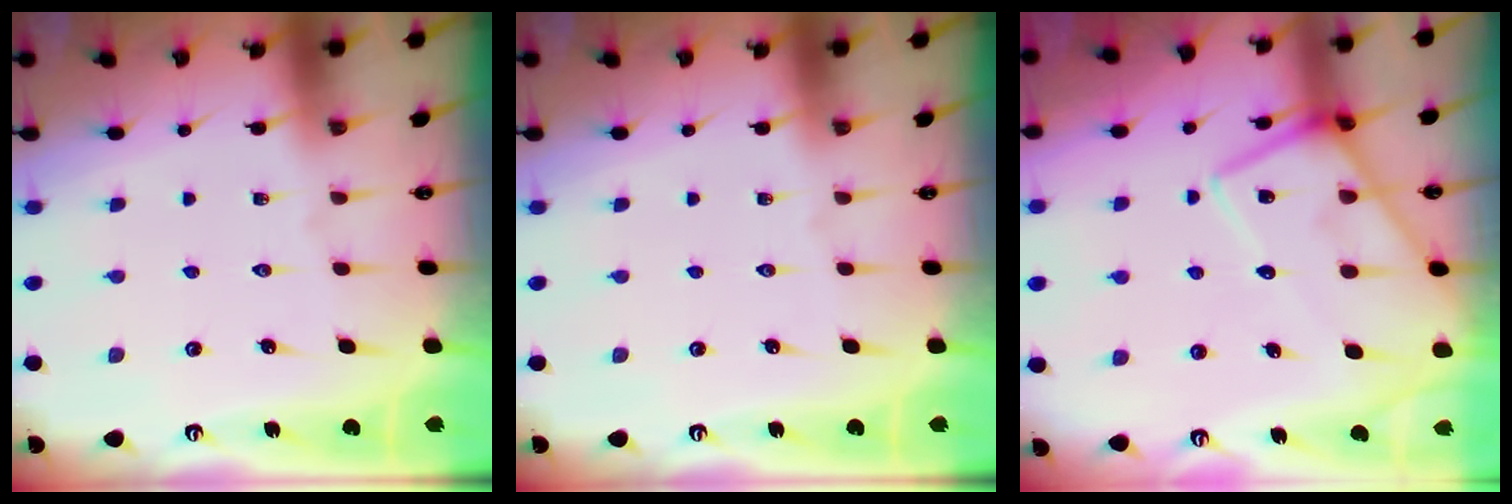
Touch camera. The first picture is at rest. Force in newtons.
{"total": 0.0}
{"total": 12.6, "press": 12.5, "slide": 1.3}